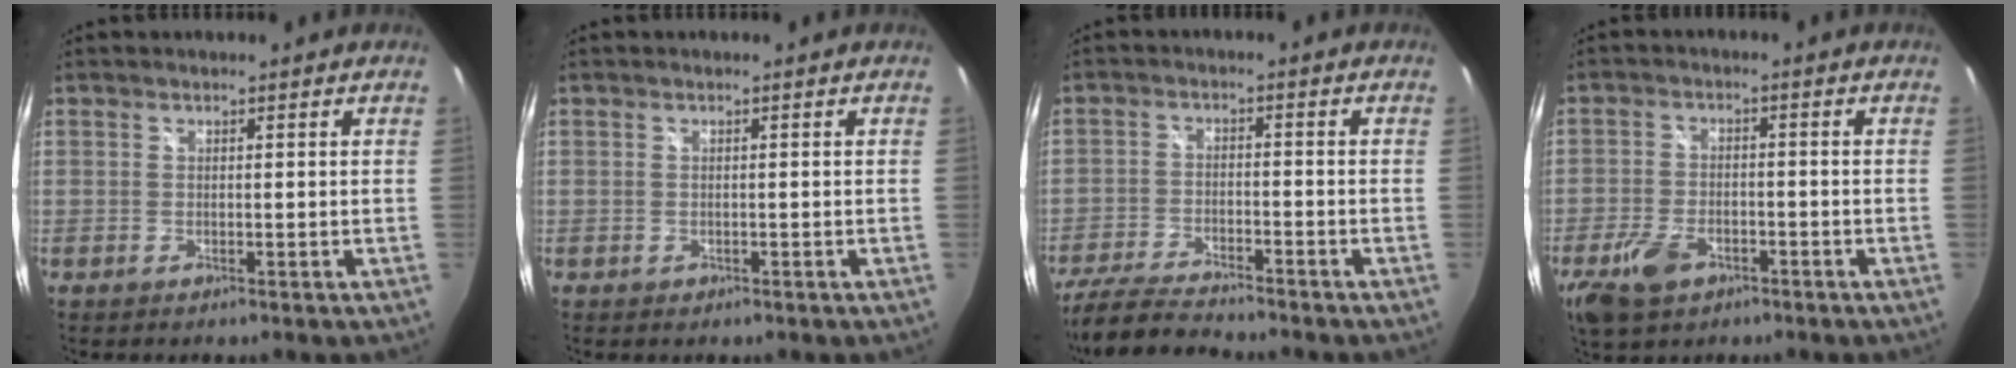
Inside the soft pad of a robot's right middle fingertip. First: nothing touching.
{"total": 0.8, "force": [-0.4, 0.6, 0.2], "torque": [-0.004, 0.001, -0.004]}
{"total": 11.0, "force": [-9.8, 1.6, 4.6], "torque": [-0.120, -0.019, -0.177]}
{"total": 9.0, "force": [-5.1, 5.1, 5.2], "torque": [-0.134, -0.012, -0.091]}